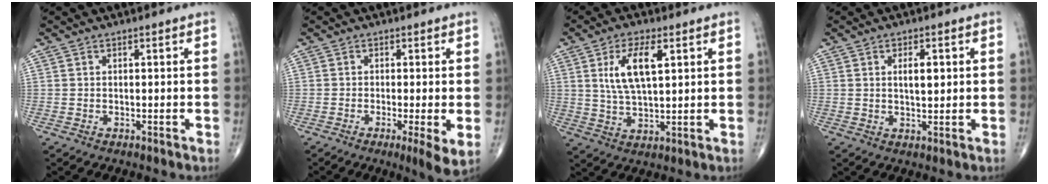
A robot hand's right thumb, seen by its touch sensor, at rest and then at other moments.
{"total": 5.0, "force": [-1.1, 0.6, 4.8], "torque": [-0.084, -0.015, -0.022]}
{"total": 9.5, "force": [2.8, 4.0, 8.1], "torque": [-0.151, -0.004, 0.055]}
{"total": 3.9, "force": [0.9, 1.6, 3.4], "torque": [-0.050, -0.004, 0.014]}